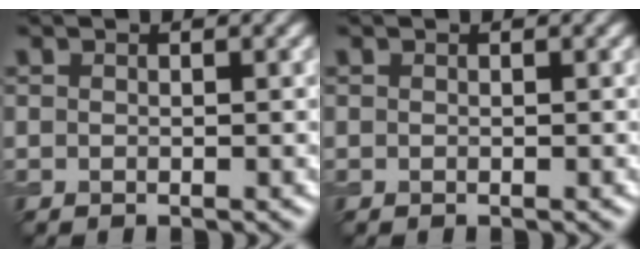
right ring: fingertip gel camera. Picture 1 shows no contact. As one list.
[{"total": 0.0}]